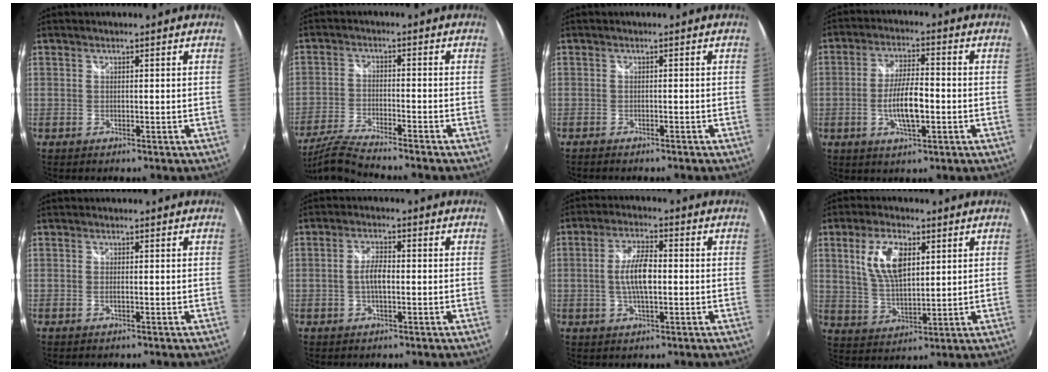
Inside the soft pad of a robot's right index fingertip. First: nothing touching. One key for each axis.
{"total": 10.3, "fx": -9.2, "fy": -0.4, "fz": 4.6, "tx": -0.114, "ty": -0.026, "tz": -0.168}
{"total": 1.8, "fx": -1.6, "fy": 0.3, "fz": 0.6, "tx": -0.023, "ty": -0.008, "tz": -0.029}
{"total": 8.3, "fx": -2.1, "fy": 2.5, "fz": 7.6, "tx": -0.147, "ty": -0.001, "tz": -0.036}
{"total": 0.8, "fx": -0.1, "fy": 0.1, "fz": 0.8, "tx": -0.016, "ty": 0.001, "tz": -0.004}
{"total": 3.8, "fx": -0.6, "fy": 1.4, "fz": 3.5, "tx": -0.069, "ty": 0.005, "tz": -0.012}
{"total": 7.3, "fx": -0.4, "fy": 2.5, "fz": 6.8, "tx": -0.130, "ty": 0.005, "tz": -0.008}
{"total": 10.0, "fx": 3.5, "fy": 4.7, "fz": 8.0, "tx": -0.158, "ty": 0.007, "tz": 0.073}